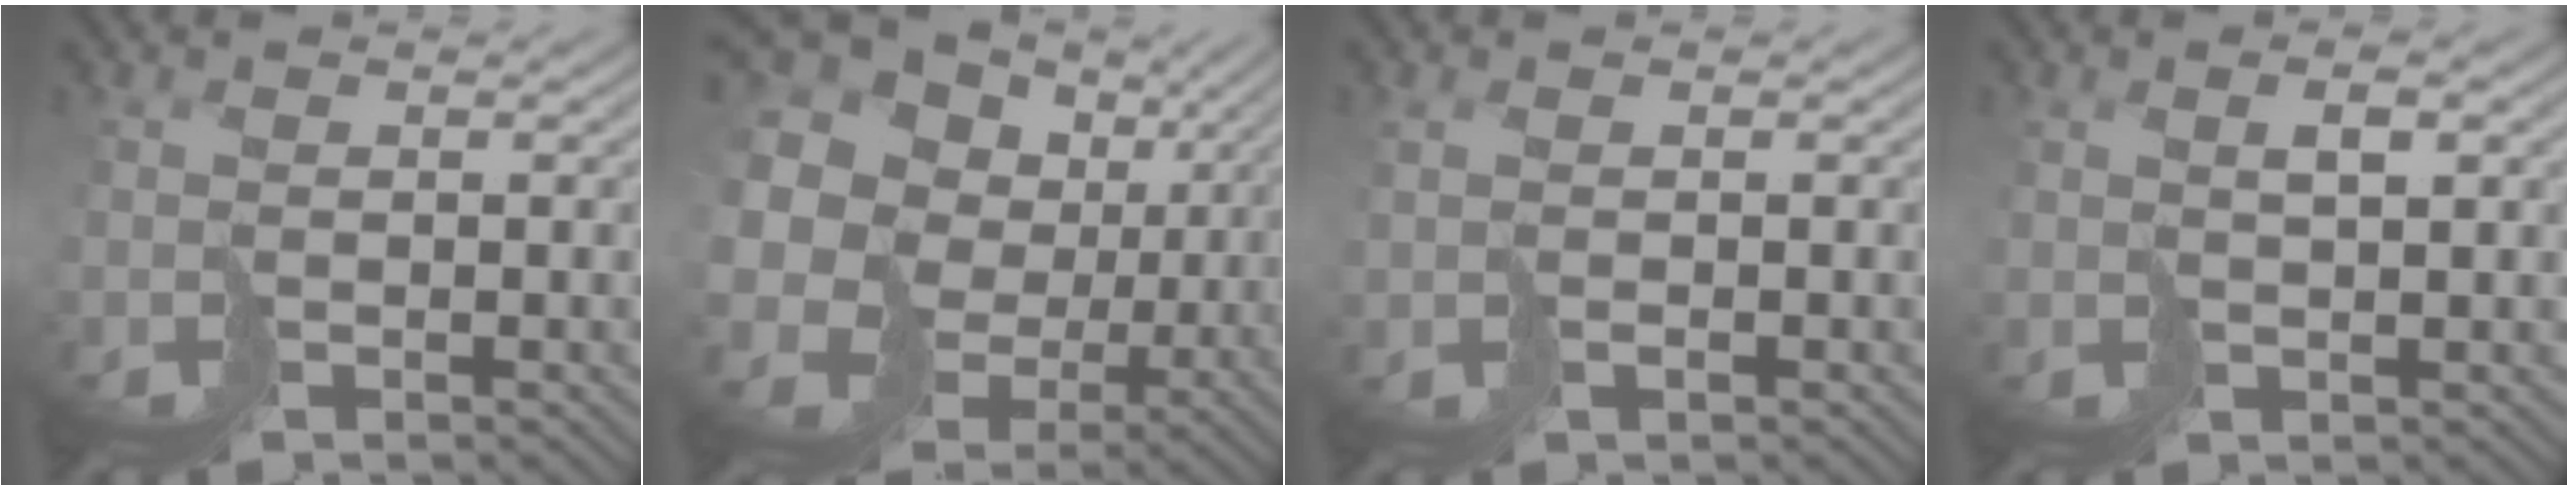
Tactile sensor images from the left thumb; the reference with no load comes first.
{"total": 21.9, "force": [7.2, 18.3, 9.7], "torque": [-0.288, 0.033, 0.126]}
{"total": 0.6, "force": [0.4, 0.1, 0.5], "torque": [-0.012, 0.000, 0.009]}
{"total": 2.2, "force": [1.3, 0.3, 1.7], "torque": [-0.027, 0.007, 0.027]}